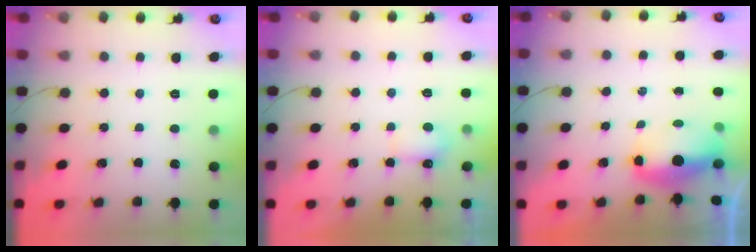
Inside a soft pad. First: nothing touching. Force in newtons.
{"total": 3.2, "press": 3.0, "slide": 1.1}
{"total": 6.8, "press": 6.8, "slide": 0.8}